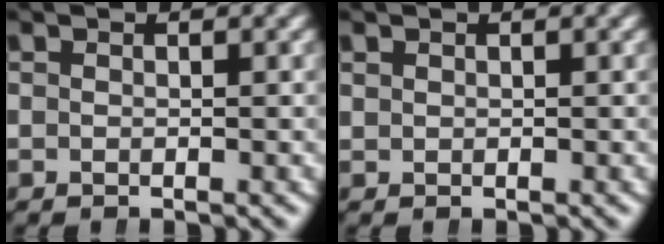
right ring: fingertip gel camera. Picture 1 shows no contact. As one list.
[{"total": 0.6, "force": [0.5, -0.3, -0.1], "torque": [0.009, -0.003, 0.017]}]